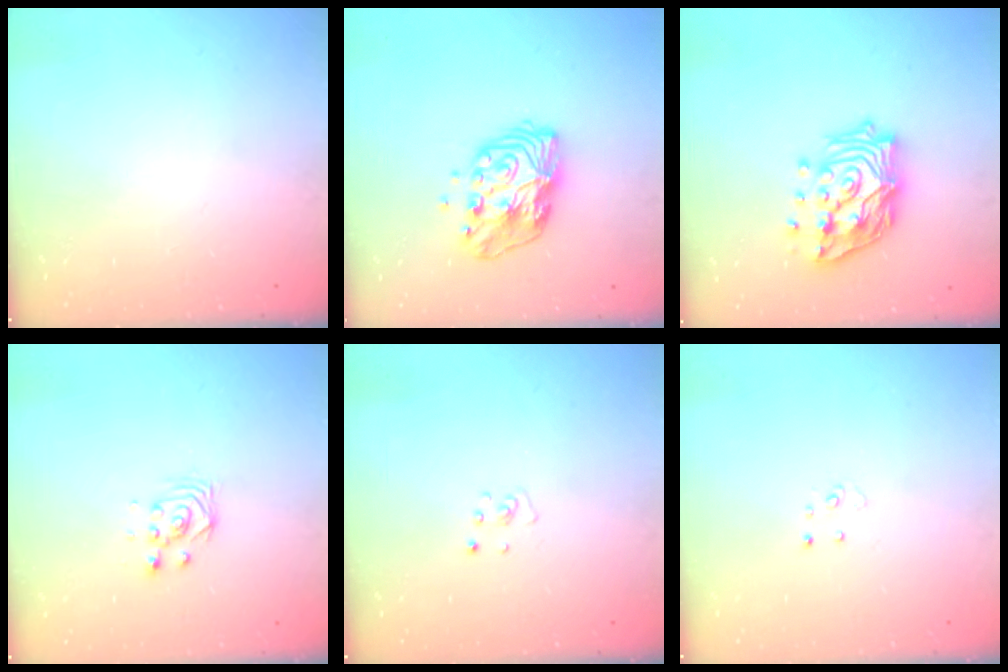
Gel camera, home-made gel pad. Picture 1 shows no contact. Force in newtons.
{"total": 11.7, "press": 11.6, "slide": 0.9}
{"total": 18.1, "press": 17.9, "slide": 2.6}
{"total": 3.0, "press": 2.9, "slide": 0.3}
{"total": 2.2, "press": 2.2, "slide": 0.2}
{"total": 3.2, "press": 3.2, "slide": 0.3}